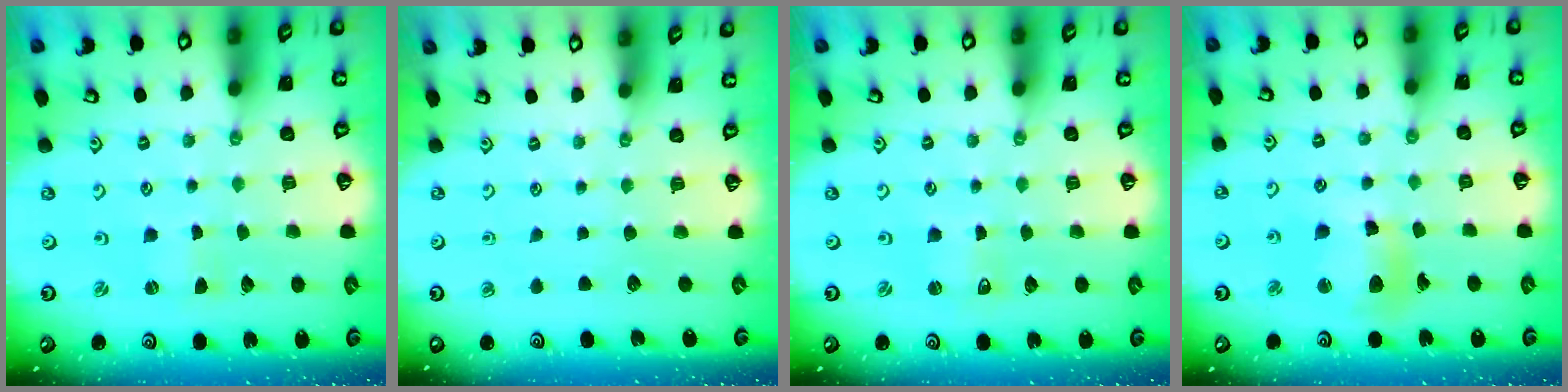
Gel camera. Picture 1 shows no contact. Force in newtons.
{"total": 0.0}
{"total": 0.0}
{"total": 11.3, "press": 11.1, "slide": 2.0}